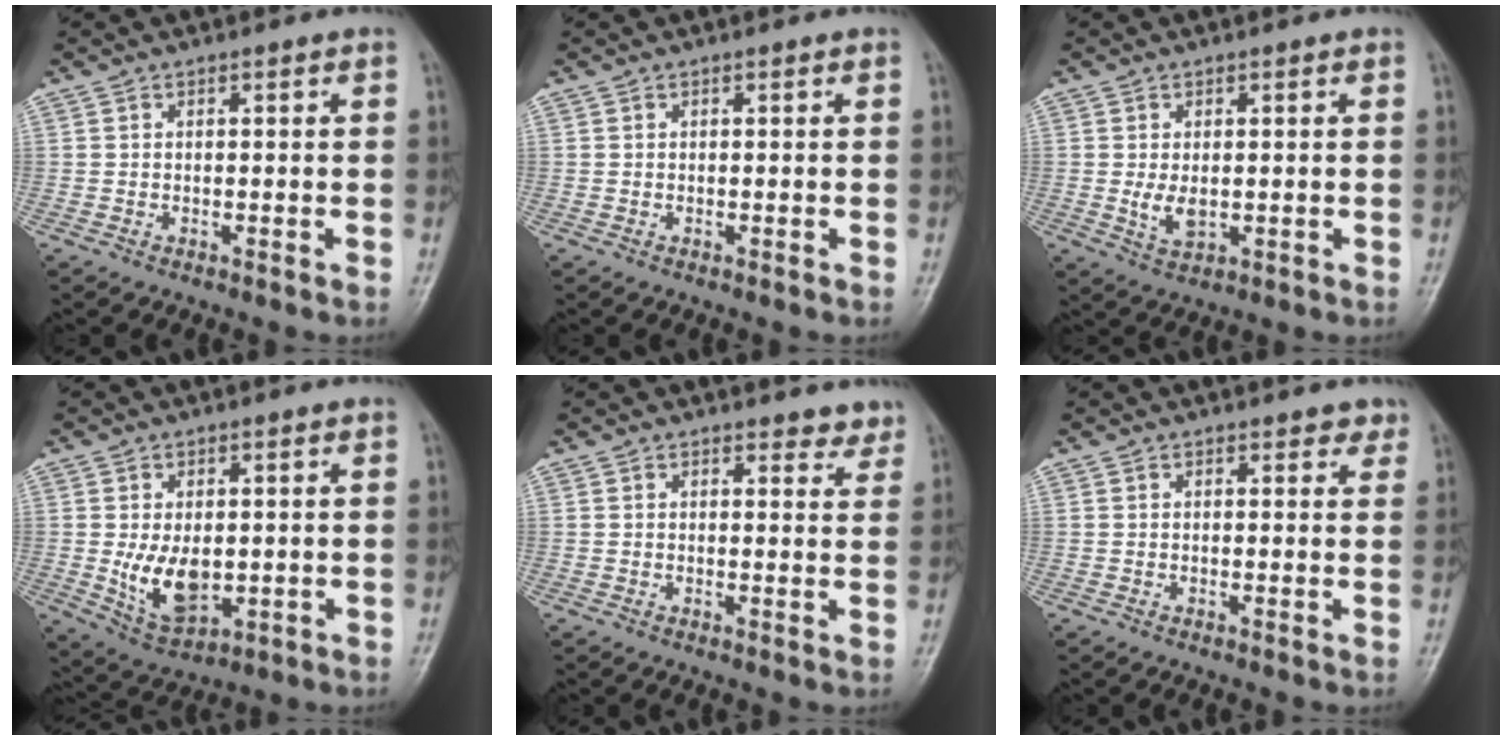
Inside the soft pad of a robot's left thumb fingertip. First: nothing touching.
{"total": 0.0}
{"total": 4.0, "force": [0.0, 2.2, 3.3], "torque": [-0.055, -0.010, 0.008]}
{"total": 8.6, "force": [-0.5, 5.2, 6.8], "torque": [-0.102, -0.015, 0.007]}
{"total": 3.4, "force": [2.9, 1.4, 0.9], "torque": [0.014, -0.017, 0.027]}
{"total": 2.2, "force": [1.6, 1.1, 1.0], "torque": [0.008, -0.005, 0.014]}